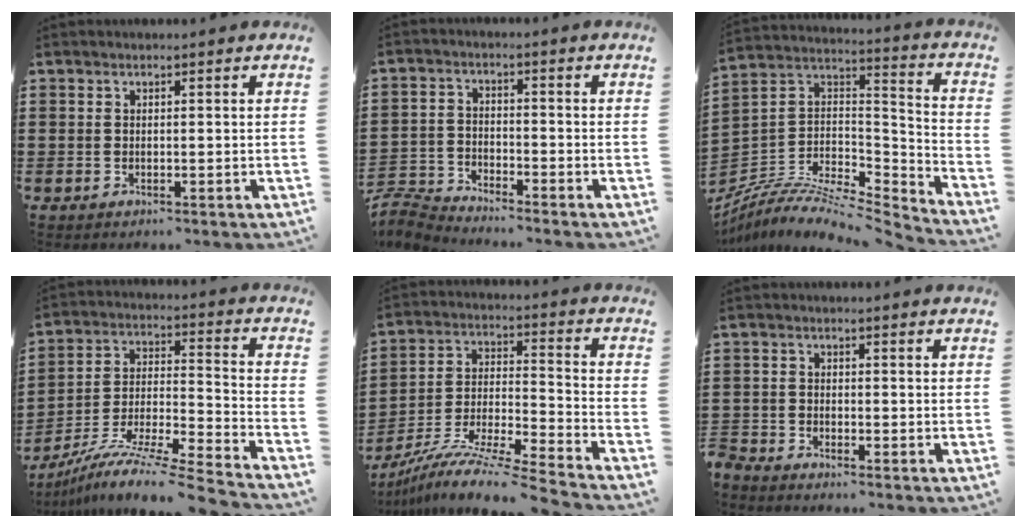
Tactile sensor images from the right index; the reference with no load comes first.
{"total": 4.0, "force": [-4.0, 0.4, 0.0], "torque": [-0.028, -0.006, -0.092]}
{"total": 6.8, "force": [-5.6, 2.4, 2.8], "torque": [-0.062, -0.005, -0.114]}
{"total": 10.2, "force": [-9.0, -0.2, 4.7], "torque": [-0.085, 0.003, -0.184]}
{"total": 10.0, "force": [-9.0, -0.3, 4.3], "torque": [-0.083, -0.002, -0.186]}
{"total": 2.5, "force": [-2.4, 0.3, -0.2], "torque": [-0.010, -0.002, -0.056]}